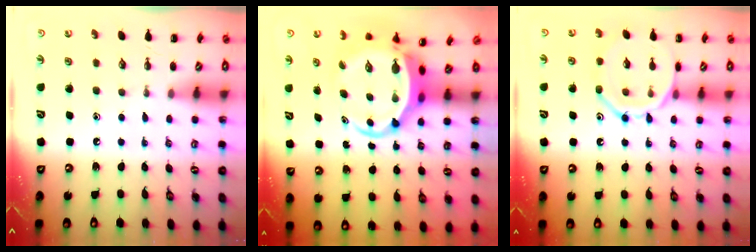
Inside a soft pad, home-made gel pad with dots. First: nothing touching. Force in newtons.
{"total": 8.5, "press": 8.1, "slide": 2.4}
{"total": 12.6, "press": 12.6, "slide": 0.5}